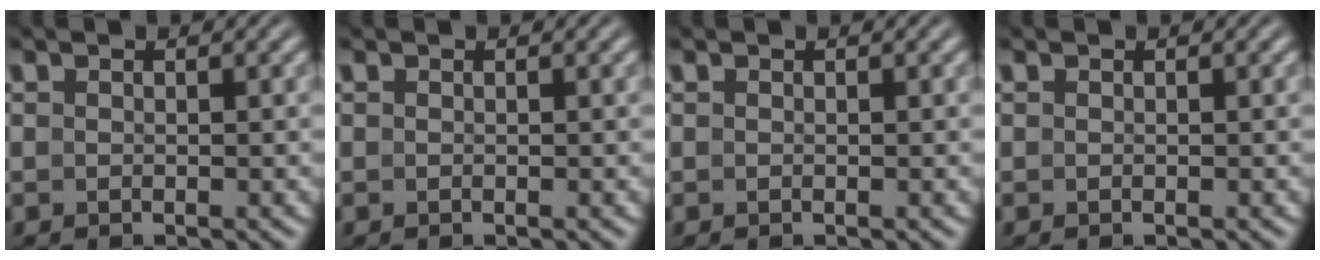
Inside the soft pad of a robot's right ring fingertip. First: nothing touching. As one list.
[{"total": 0.0}, {"total": 0.0}, {"total": 0.0}]